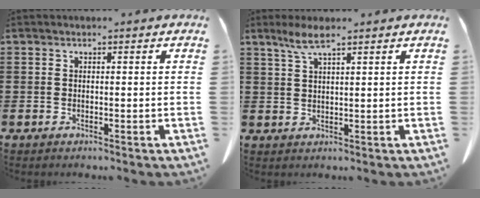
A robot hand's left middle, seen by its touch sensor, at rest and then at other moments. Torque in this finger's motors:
{"motor_torque": [0.05, 0.01, 0.10, 0.07]}